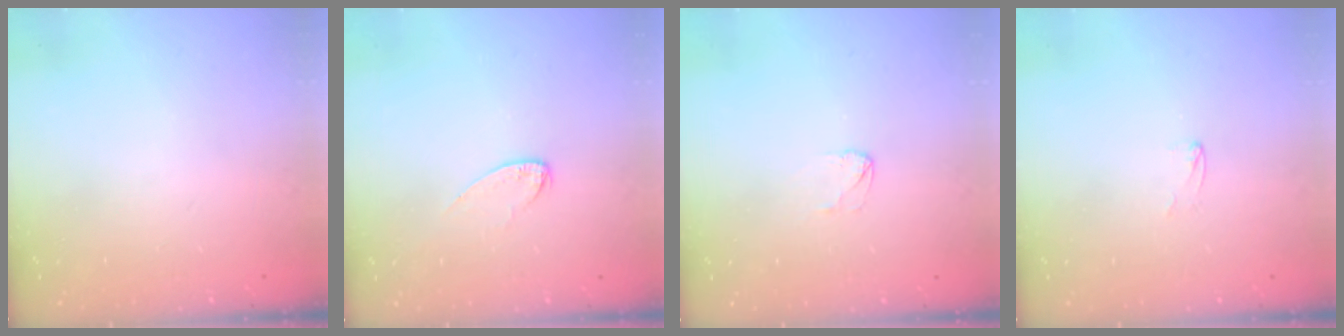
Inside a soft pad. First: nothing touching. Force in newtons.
{"total": 7.0, "press": 7.0, "slide": 0.4}
{"total": 2.5, "press": 2.5, "slide": 0.2}
{"total": 1.7, "press": 1.6, "slide": 0.1}